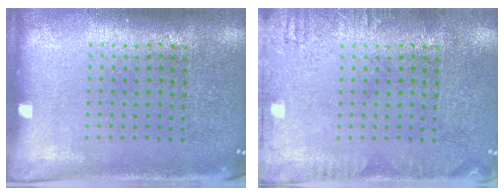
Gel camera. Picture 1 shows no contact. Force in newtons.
{"total": 1.7, "press": 1.7, "slide": 0.2}